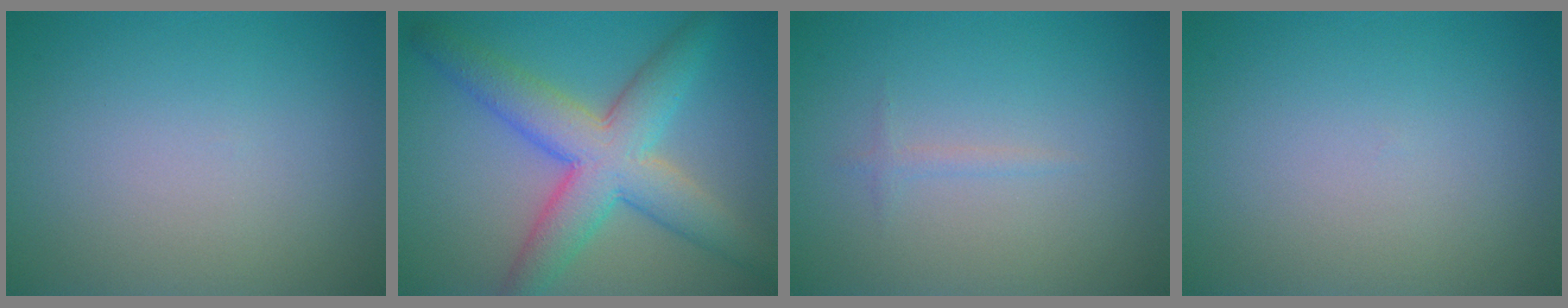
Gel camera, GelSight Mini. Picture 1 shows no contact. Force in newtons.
{"total": 7.7, "press": 7.7, "slide": 0.2}
{"total": 0.7, "press": 0.7, "slide": 0.0}
{"total": 0.0}